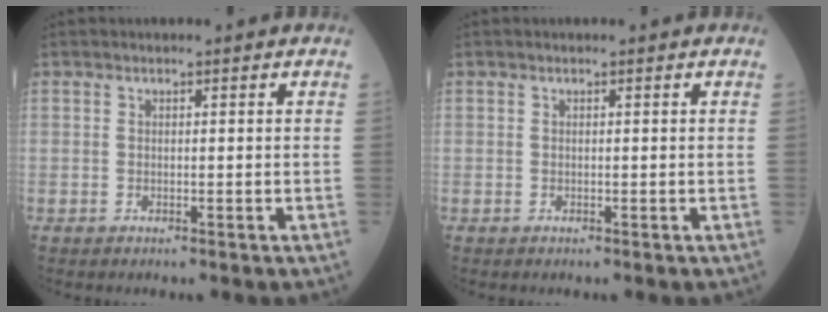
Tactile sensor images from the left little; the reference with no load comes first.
{"total": 0.0}